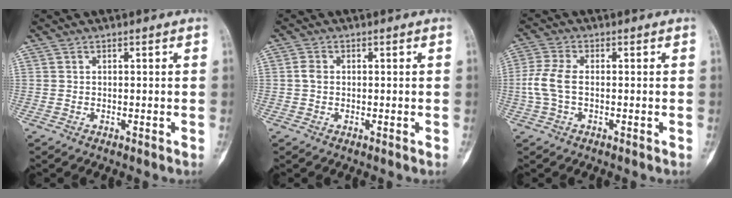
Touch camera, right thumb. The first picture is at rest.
{"total": 1.7, "force": [-0.1, 1.3, 1.0], "torque": [-0.015, 0.003, -0.004]}
{"total": 5.6, "force": [-0.5, 2.9, 4.8], "torque": [-0.128, 0.011, -0.014]}